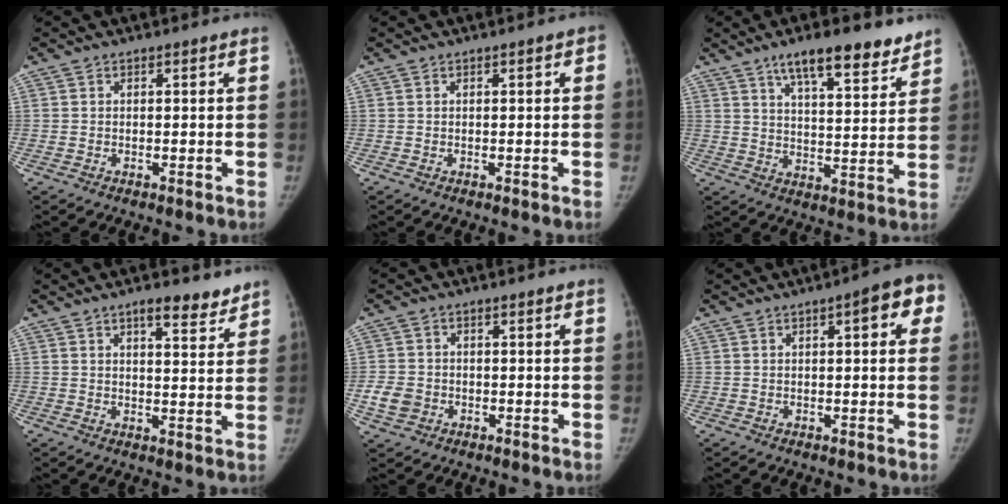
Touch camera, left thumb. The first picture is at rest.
{"total": 1.0, "force": [0.2, 0.4, 0.9], "torque": [-0.007, 0.003, 0.001]}
{"total": 13.3, "force": [9.5, 3.8, 8.5], "torque": [-0.099, -0.048, 0.148]}
{"total": 6.2, "force": [4.6, 2.0, 3.6], "torque": [-0.029, -0.029, 0.064]}
{"total": 4.4, "force": [-1.4, 3.7, 1.9], "torque": [-0.029, 0.008, -0.022]}
{"total": 7.6, "force": [2.4, 2.4, 6.8], "torque": [-0.063, 0.008, 0.020]}